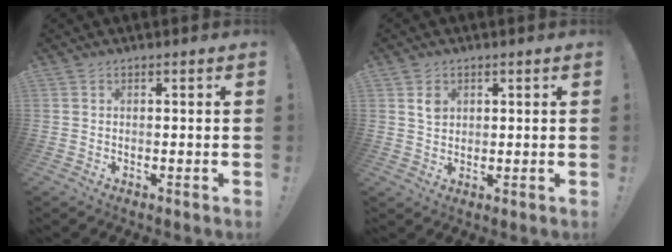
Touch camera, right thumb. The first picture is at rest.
{"total": 3.4, "force": [1.5, 2.6, 1.6], "torque": [-0.007, -0.008, 0.023]}